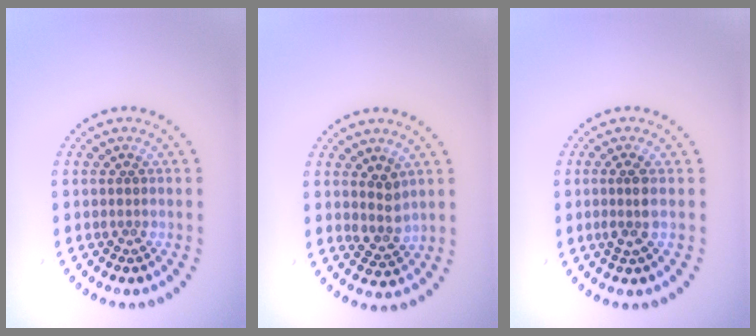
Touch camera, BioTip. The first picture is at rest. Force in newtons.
{"total": 2.0, "press": 1.7, "slide": 1.1}
{"total": 1.8, "press": 1.4, "slide": 1.0}